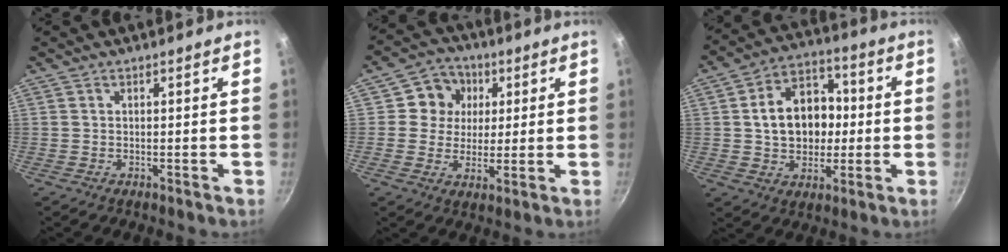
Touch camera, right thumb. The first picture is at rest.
{"total": 8.6, "force": [2.5, 7.8, 2.8], "torque": [-0.006, -0.004, 0.029]}
{"total": 14.7, "force": [0.7, 11.2, 9.5], "torque": [-0.118, 0.027, 0.007]}